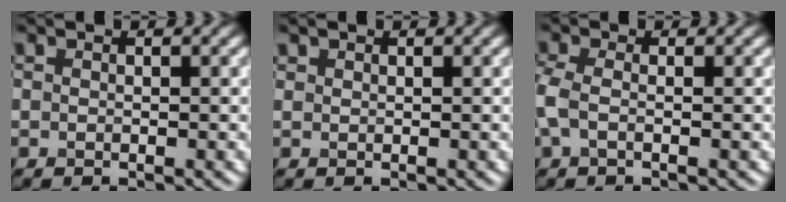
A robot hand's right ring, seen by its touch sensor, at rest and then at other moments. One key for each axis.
{"total": 0.8, "fx": 0.6, "fy": 0.4, "fz": 0.1, "tx": -0.003, "ty": 0.000, "tz": 0.015}
{"total": 2.3, "fx": -0.3, "fy": 1.1, "fz": 2.0, "tx": -0.056, "ty": 0.001, "tz": -0.015}